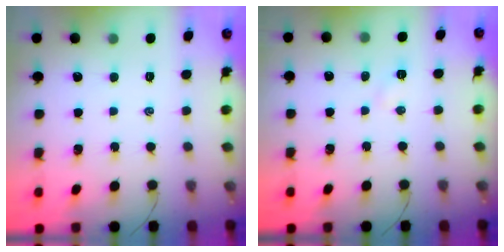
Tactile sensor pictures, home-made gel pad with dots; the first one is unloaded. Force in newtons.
{"total": 2.4, "press": 2.3, "slide": 0.8}